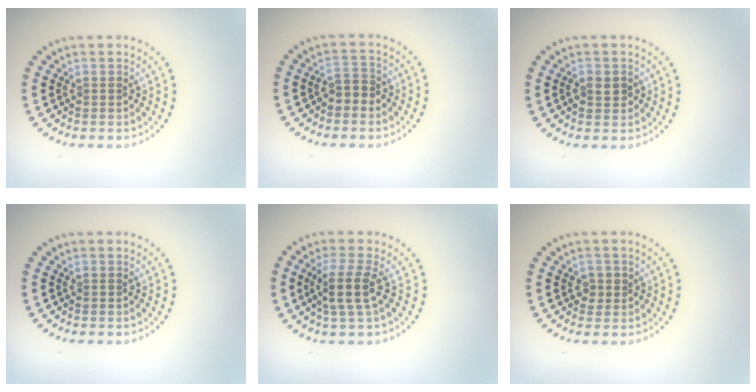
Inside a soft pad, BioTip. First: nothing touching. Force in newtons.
{"total": 1.8, "press": 1.6, "slide": 0.7}
{"total": 1.8, "press": 1.8, "slide": 0.3}
{"total": 0.0}
{"total": 3.1, "press": 2.5, "slide": 1.8}
{"total": 1.4, "press": 1.3, "slide": 0.4}